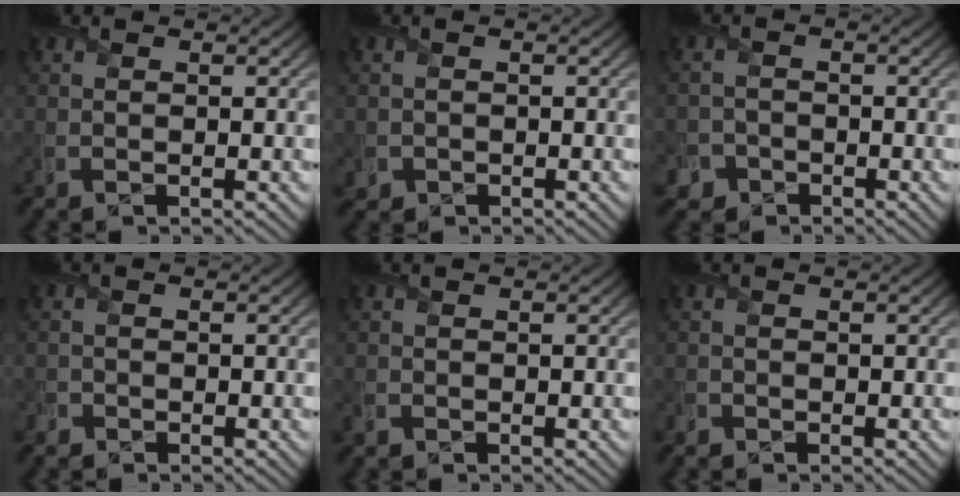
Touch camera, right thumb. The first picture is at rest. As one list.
[{"total": 1.3, "force": [-0.6, 1.2, 0.0], "torque": [0.005, -0.007, -0.014]}, {"total": 2.9, "force": [-1.9, 2.1, 0.3], "torque": [0.002, 0.003, -0.042]}, {"total": 1.2, "force": [-0.9, 0.7, 0.0], "torque": [0.001, -0.001, -0.021]}, {"total": 0.9, "force": [-0.7, 0.6, 0.2], "torque": [-0.006, -0.004, -0.016]}, {"total": 0.8, "force": [-0.6, 0.5, 0.0], "torque": [0.000, -0.003, -0.012]}]